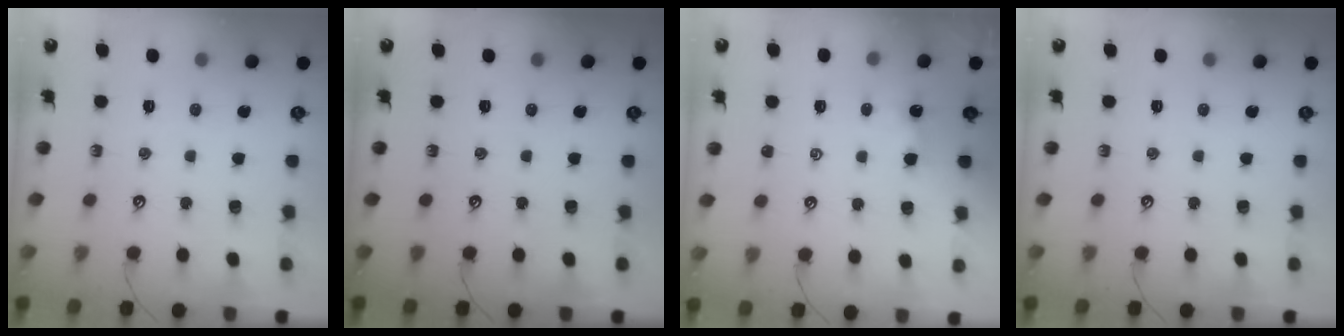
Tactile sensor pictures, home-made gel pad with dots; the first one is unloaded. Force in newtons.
{"total": 0.0}
{"total": 0.0}
{"total": 0.0}